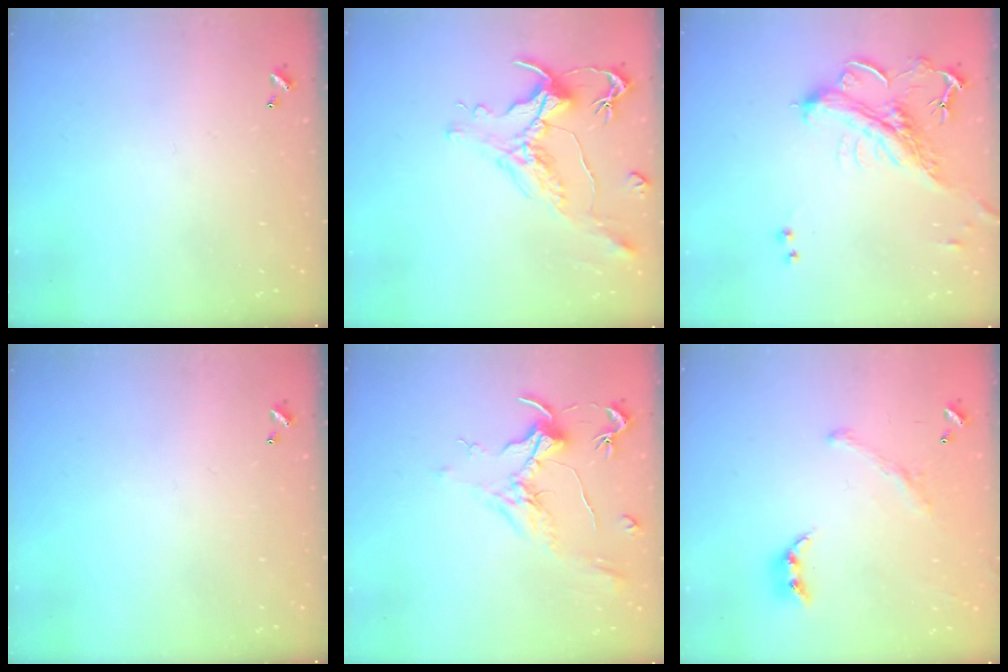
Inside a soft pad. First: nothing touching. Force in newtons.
{"total": 1.8, "press": 1.3, "slide": 1.2}
{"total": 2.3, "press": 1.9, "slide": 1.3}
{"total": 0.0}
{"total": 1.8, "press": 1.6, "slide": 0.8}
{"total": 1.2, "press": 0.6, "slide": 1.0}